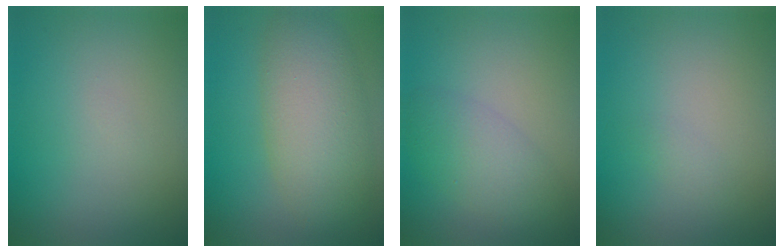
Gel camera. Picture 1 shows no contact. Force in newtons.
{"total": 6.8, "press": 6.8, "slide": 0.2}
{"total": 3.7, "press": 3.7, "slide": 0.0}
{"total": 0.6, "press": 0.6, "slide": 0.1}